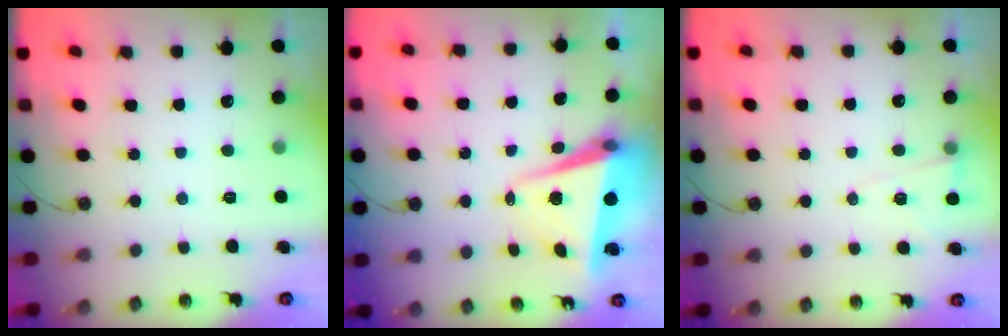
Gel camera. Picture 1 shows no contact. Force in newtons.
{"total": 6.2, "press": 5.9, "slide": 1.8}
{"total": 5.9, "press": 5.2, "slide": 2.8}